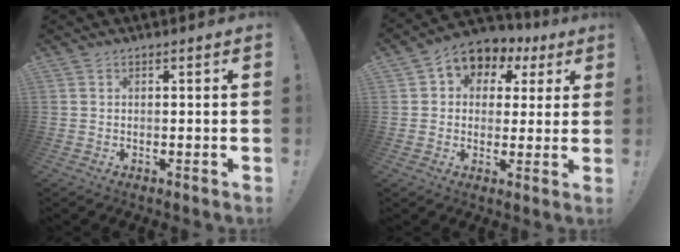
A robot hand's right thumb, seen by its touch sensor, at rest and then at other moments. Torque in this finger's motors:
{"motor_torque": [0.68, 2.53, 0.58, -0.07, 0.06]}